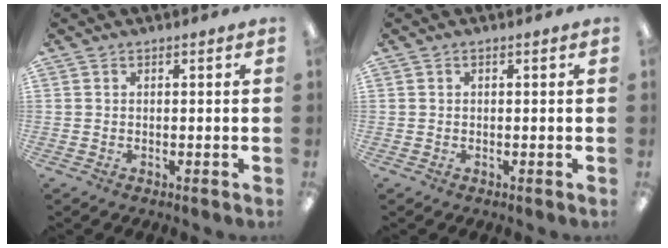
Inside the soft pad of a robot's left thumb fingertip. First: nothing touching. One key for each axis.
{"total": 0.0}